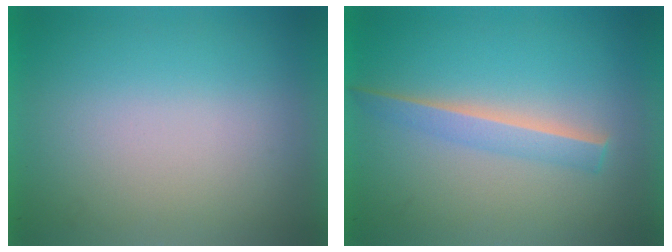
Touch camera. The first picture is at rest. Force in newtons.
{"total": 2.4}